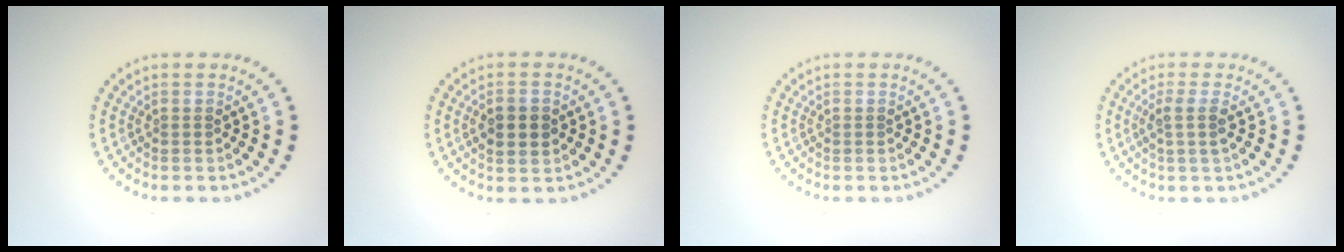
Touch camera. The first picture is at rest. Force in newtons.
{"total": 2.6, "press": 2.6, "slide": 0.2}
{"total": 0.0}
{"total": 1.9, "press": 1.5, "slide": 1.2}